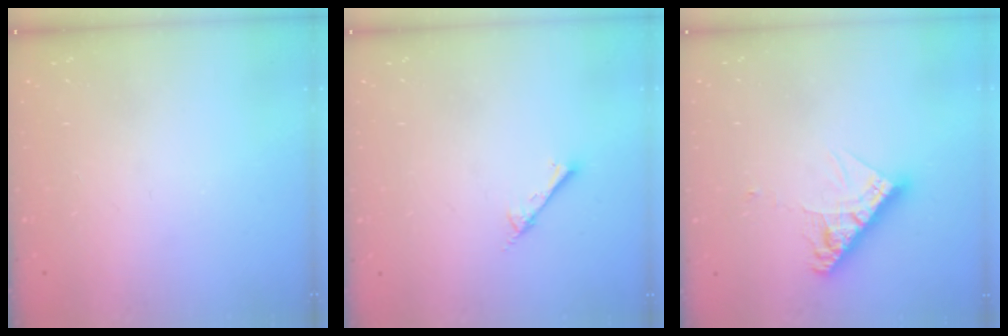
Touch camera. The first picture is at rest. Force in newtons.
{"total": 1.5, "press": 1.4, "slide": 0.2}
{"total": 9.5, "press": 9.4, "slide": 0.8}